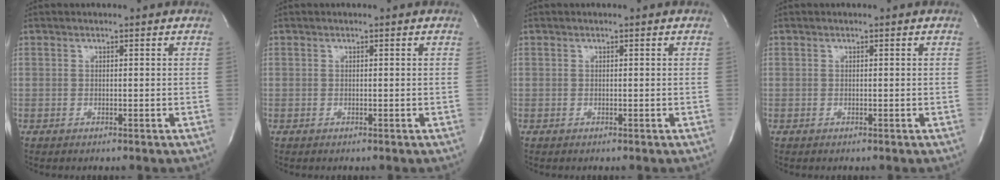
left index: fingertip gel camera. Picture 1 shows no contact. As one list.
[{"total": 0.0}, {"total": 0.0}, {"total": 0.0}]